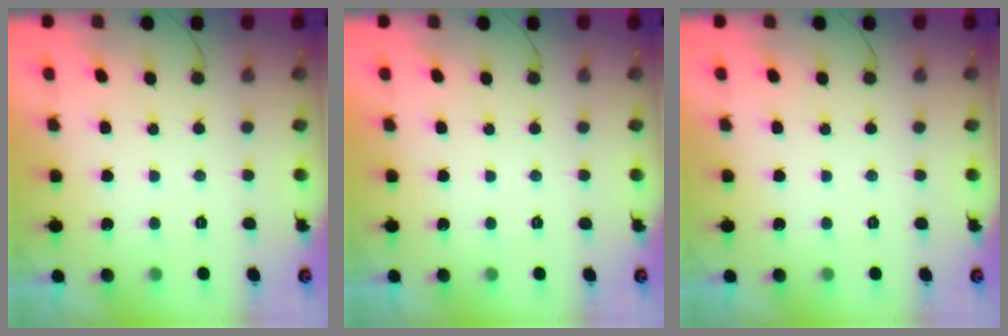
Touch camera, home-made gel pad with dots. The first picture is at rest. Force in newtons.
{"total": 2.0, "press": 2.0, "slide": 0.1}
{"total": 0.0}